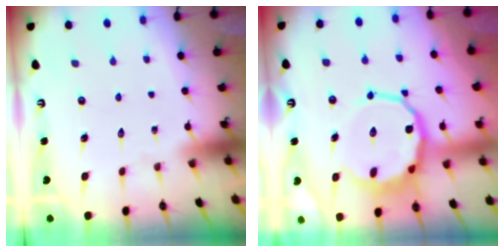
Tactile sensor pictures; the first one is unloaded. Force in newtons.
{"total": 10.5, "press": 9.9, "slide": 3.3}